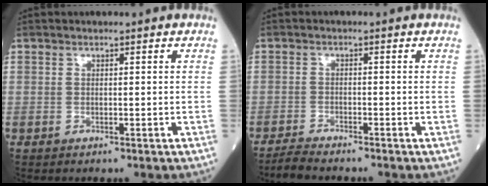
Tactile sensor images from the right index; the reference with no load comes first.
{"total": 3.4, "force": [-3.3, 0.1, 1.1], "torque": [-0.021, -0.012, -0.058]}